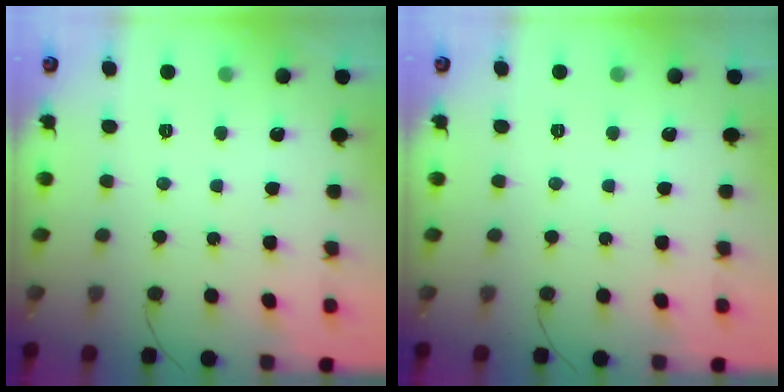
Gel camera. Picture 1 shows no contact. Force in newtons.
{"total": 0.0}